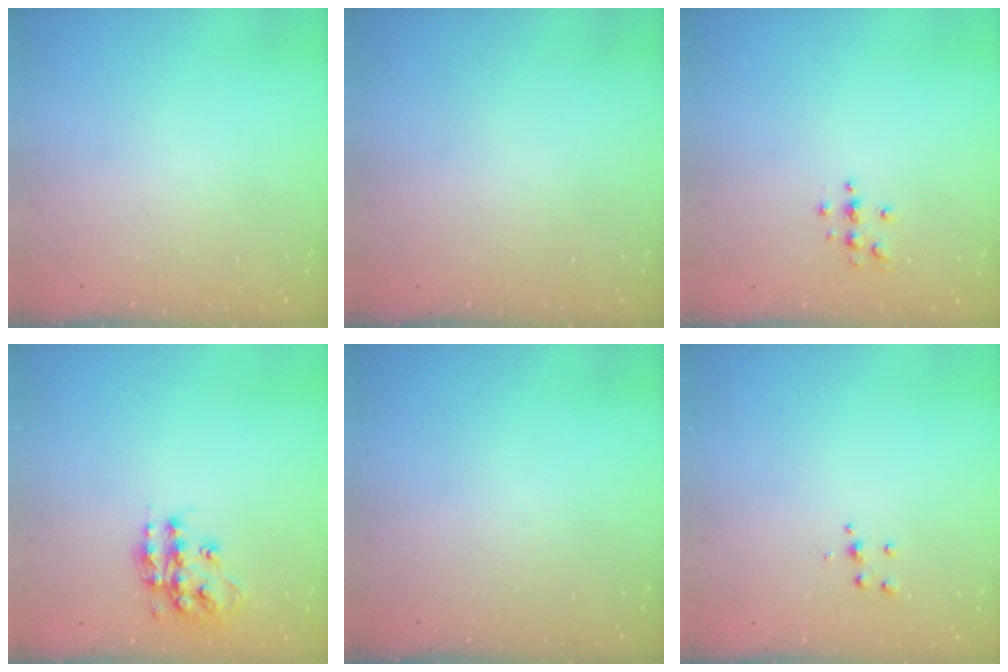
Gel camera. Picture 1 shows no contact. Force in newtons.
{"total": 0.0}
{"total": 3.3, "press": 3.3, "slide": 0.4}
{"total": 13.8, "press": 13.8, "slide": 0.8}
{"total": 0.0}
{"total": 3.6, "press": 3.6, "slide": 0.3}